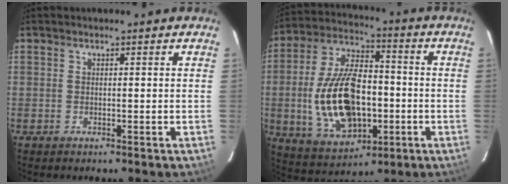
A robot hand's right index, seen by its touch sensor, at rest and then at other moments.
{"total": 19.6, "force": [-3.2, 11.3, 15.7], "torque": [-0.328, 0.006, -0.036]}